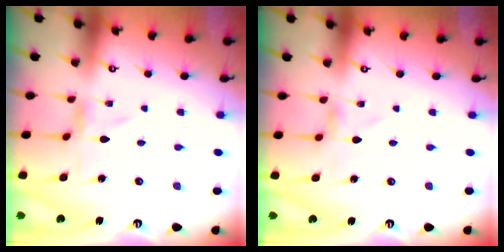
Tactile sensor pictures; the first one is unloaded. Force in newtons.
{"total": 0.7, "press": 0.6, "slide": 0.3}